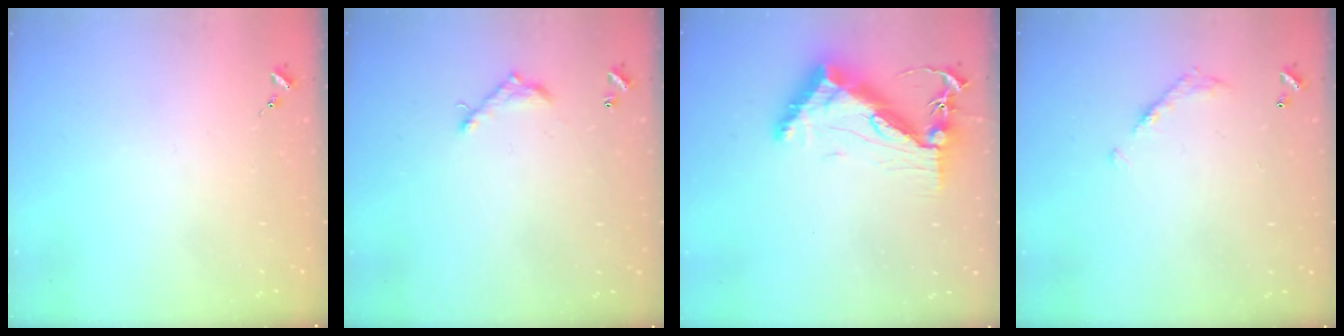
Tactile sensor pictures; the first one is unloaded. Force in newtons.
{"total": 7.3, "press": 7.3, "slide": 0.6}
{"total": 13.5, "press": 13.4, "slide": 1.2}
{"total": 7.9, "press": 7.9, "slide": 0.3}